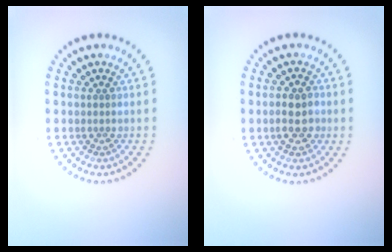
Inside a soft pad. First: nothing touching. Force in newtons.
{"total": 2.6, "press": 2.6, "slide": 0.6}